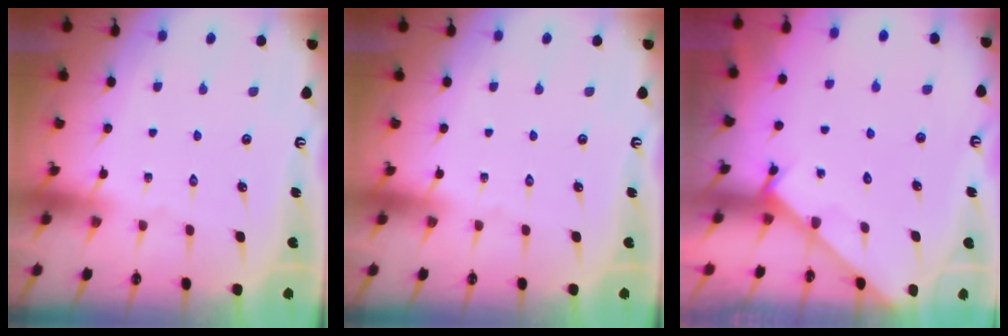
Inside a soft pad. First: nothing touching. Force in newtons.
{"total": 0.0}
{"total": 2.6, "press": 2.5, "slide": 0.3}